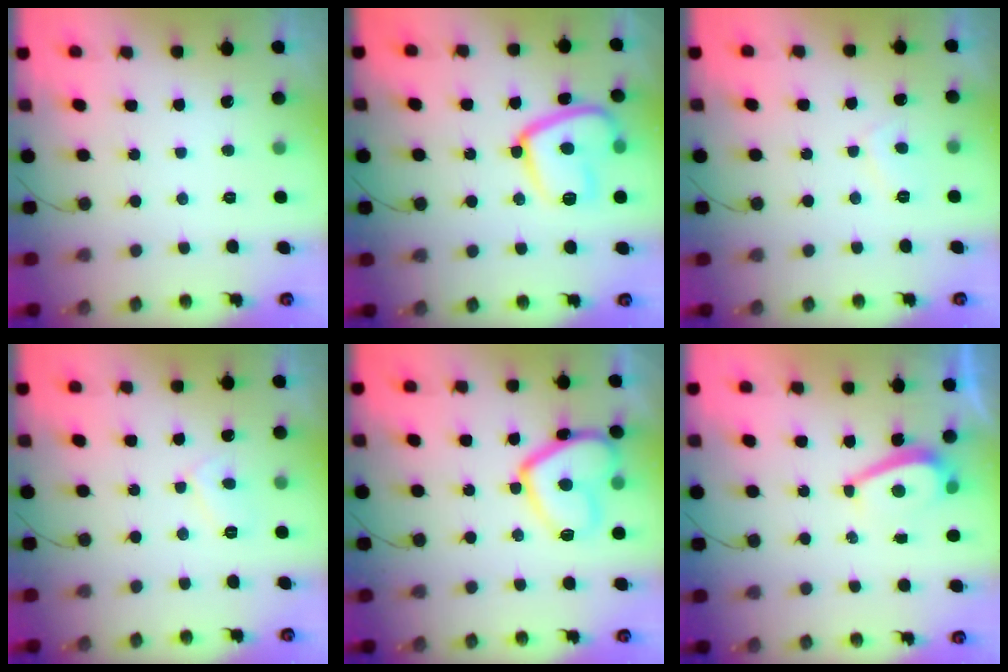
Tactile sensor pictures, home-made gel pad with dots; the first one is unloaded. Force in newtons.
{"total": 14.6, "press": 14.6, "slide": 1.0}
{"total": 2.5, "press": 2.4, "slide": 0.8}
{"total": 4.9, "press": 4.9, "slide": 0.5}
{"total": 12.5, "press": 12.5, "slide": 1.0}
{"total": 4.7, "press": 4.6, "slide": 0.6}